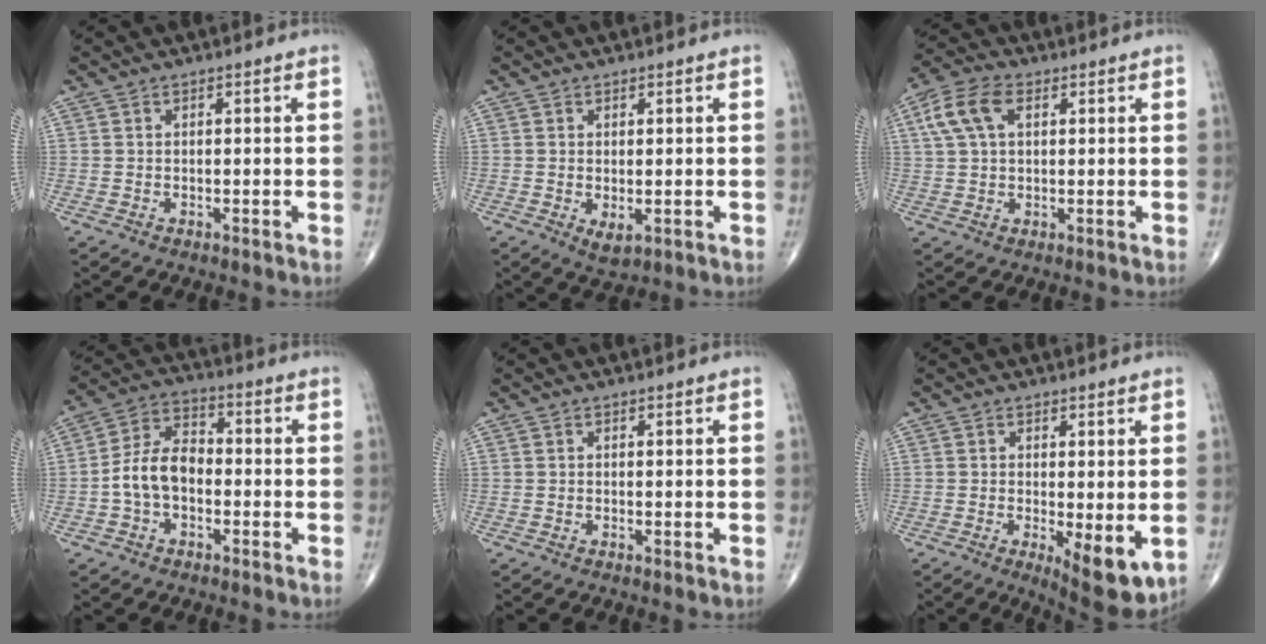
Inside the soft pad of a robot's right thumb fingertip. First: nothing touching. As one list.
[{"total": 2.7, "force": [-0.4, 1.4, 2.2], "torque": [-0.034, -0.007, 0.000]}, {"total": 8.1, "force": [2.6, 4.7, 6.0], "torque": [-0.128, 0.018, 0.048]}, {"total": 9.0, "force": [-1.8, 5.9, 6.7], "torque": [-0.122, 0.034, -0.045]}, {"total": 0.0}, {"total": 8.2, "force": [-1.4, 2.9, 7.5], "torque": [-0.103, -0.023, -0.015]}]